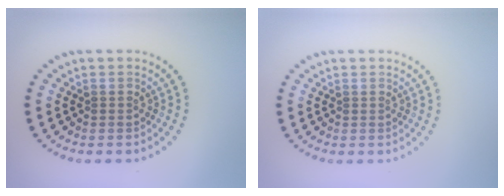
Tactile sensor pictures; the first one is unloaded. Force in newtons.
{"total": 0.0}